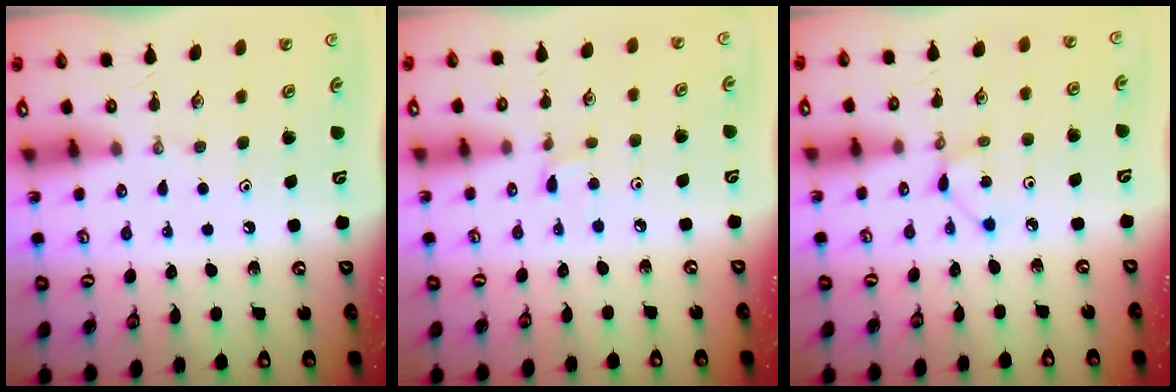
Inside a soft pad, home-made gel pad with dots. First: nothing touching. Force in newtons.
{"total": 1.4, "press": 1.4, "slide": 0.2}
{"total": 2.3, "press": 2.3, "slide": 0.0}